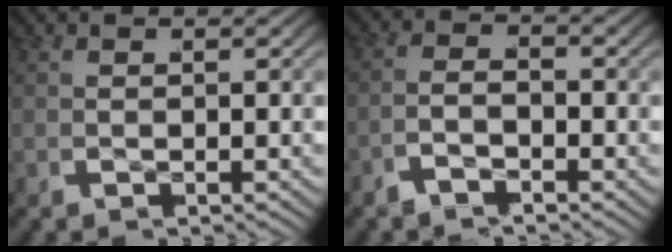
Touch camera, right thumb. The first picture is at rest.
{"total": 1.7, "force": [-1.5, 0.2, 0.7], "torque": [-0.010, 0.004, -0.039]}